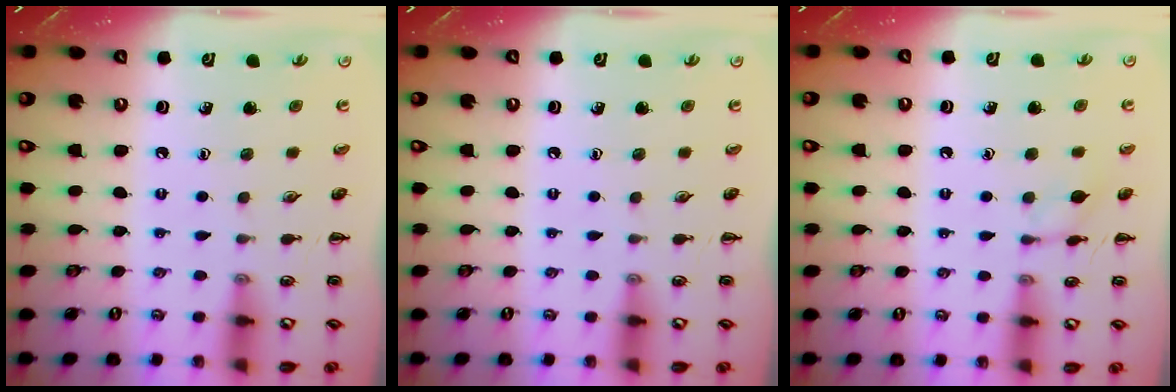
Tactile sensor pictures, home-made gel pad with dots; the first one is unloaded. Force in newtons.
{"total": 0.0}
{"total": 6.9, "press": 6.9, "slide": 0.5}